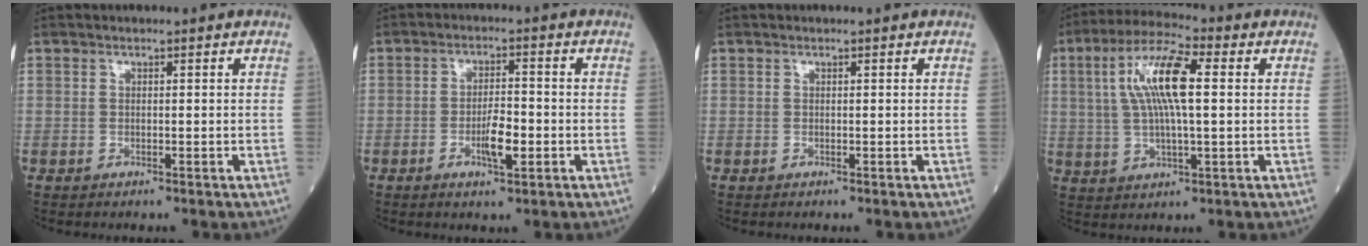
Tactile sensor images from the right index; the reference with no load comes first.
{"total": 4.8, "force": [-1.6, 1.1, 4.3], "torque": [-0.078, 0.001, -0.026]}
{"total": 0.0}
{"total": 11.4, "force": [2.3, 2.3, 10.9], "torque": [-0.219, 0.022, 0.042]}